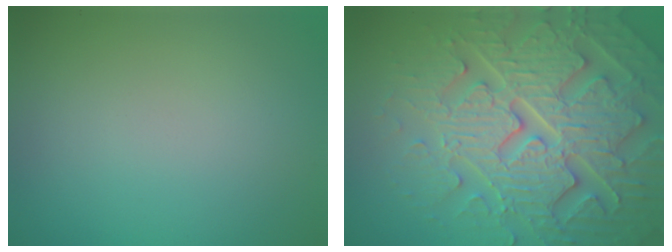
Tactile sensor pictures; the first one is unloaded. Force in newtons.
{"total": 7.9, "press": 7.7, "slide": 2.0}